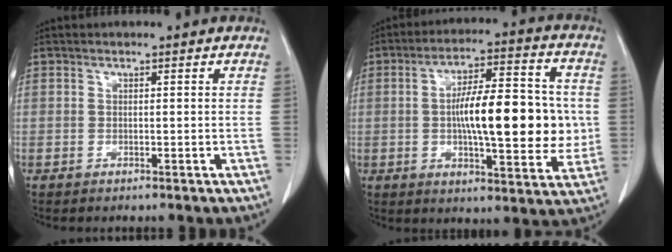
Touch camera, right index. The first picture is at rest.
{"total": 16.6, "force": [-0.1, 4.8, 15.9], "torque": [-0.249, 0.018, -0.001]}